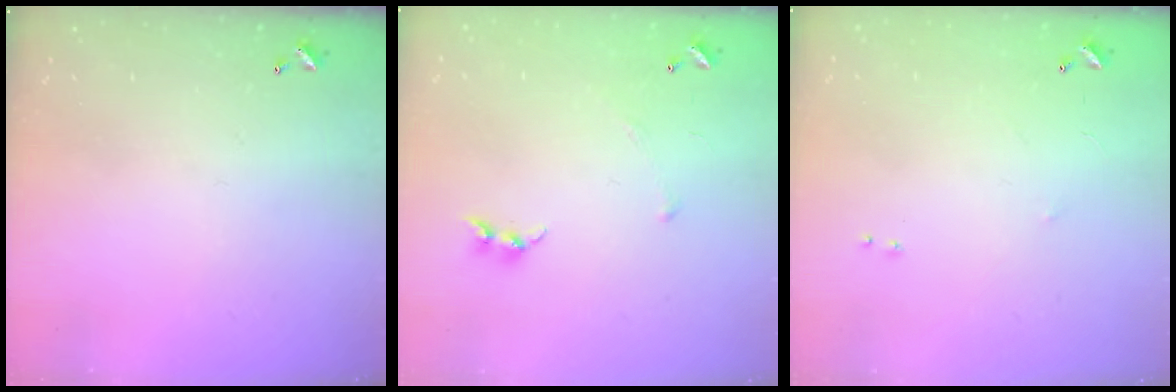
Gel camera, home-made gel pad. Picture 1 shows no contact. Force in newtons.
{"total": 5.3, "press": 5.3, "slide": 0.6}
{"total": 7.4, "press": 7.3, "slide": 0.7}